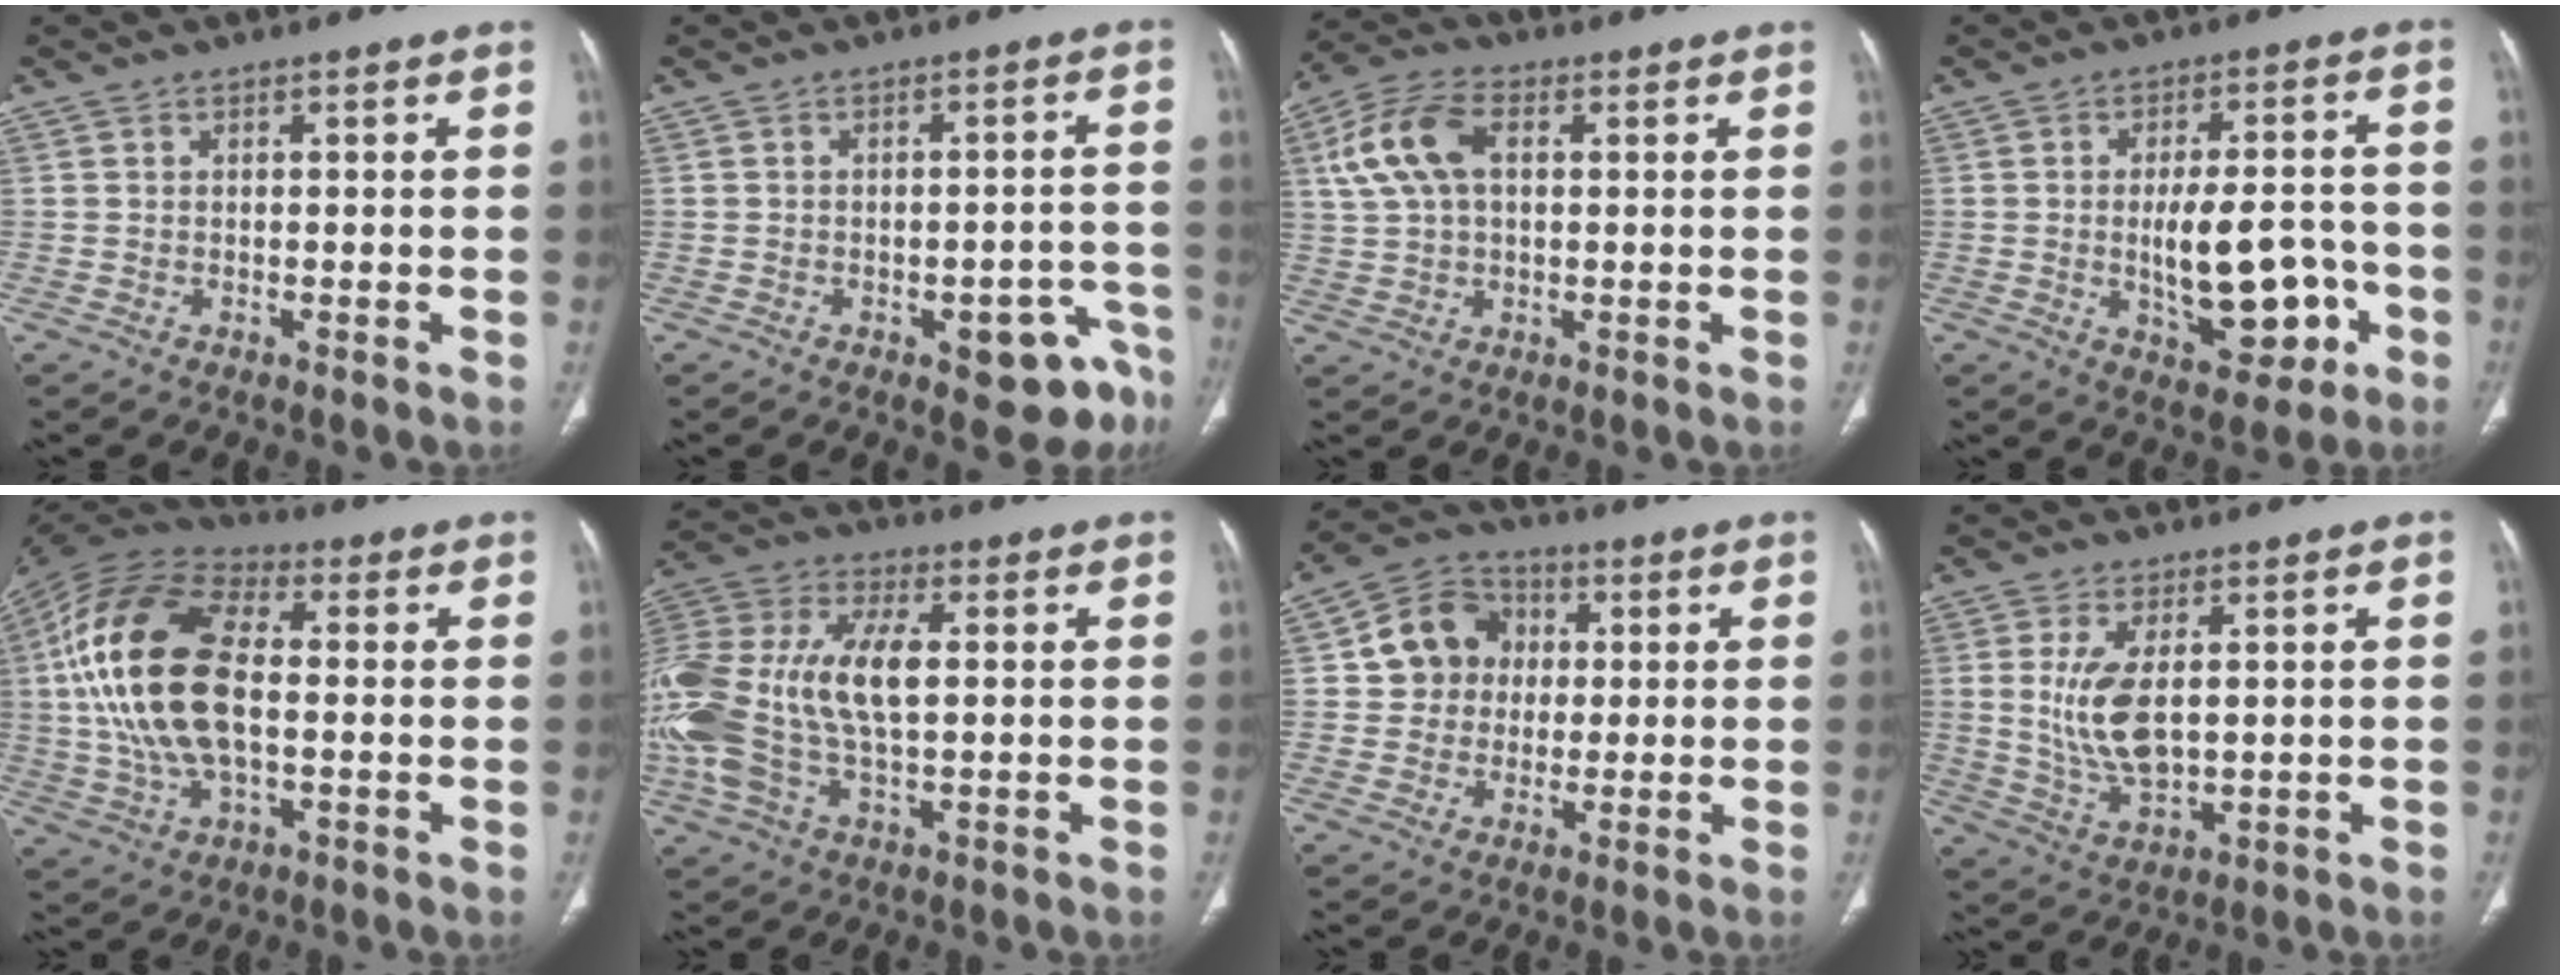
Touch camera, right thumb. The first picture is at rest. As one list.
[{"total": 9.2, "force": [-5.0, 4.2, 6.5], "torque": [-0.044, 0.036, -0.056]}, {"total": 10.6, "force": [2.6, 6.3, 8.1], "torque": [-0.172, 0.022, 0.048]}, {"total": 13.3, "force": [-2.9, 6.5, 11.2], "torque": [-0.143, 0.022, -0.029]}, {"total": 21.5, "force": [0.8, 11.1, 18.4], "torque": [-0.378, 0.014, 0.011]}, {"total": 23.4, "force": [0.8, 12.0, 20.0], "torque": [-0.487, 0.020, 0.017]}, {"total": 10.0, "force": [1.3, 9.1, 4.1], "torque": [-0.038, 0.013, 0.013]}, {"total": 9.3, "force": [1.4, 4.5, 8.0], "torque": [-0.162, -0.016, 0.040]}]